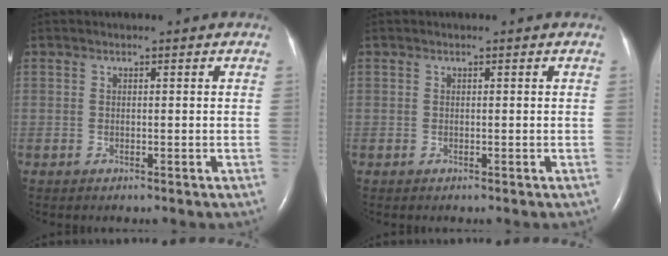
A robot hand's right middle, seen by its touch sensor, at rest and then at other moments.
{"total": 0.0}